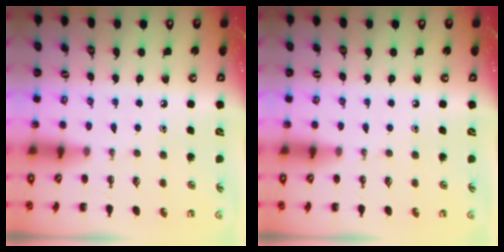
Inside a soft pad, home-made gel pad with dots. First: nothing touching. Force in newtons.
{"total": 0.0}